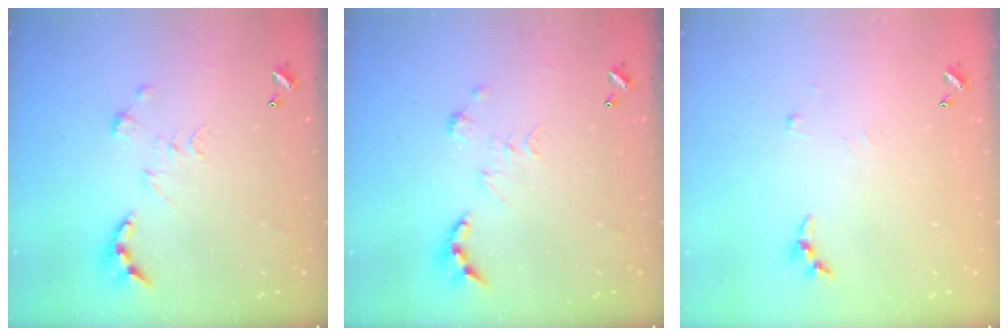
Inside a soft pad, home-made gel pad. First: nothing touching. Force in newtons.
{"total": 0.0}
{"total": 4.1, "press": 4.1, "slide": 0.5}